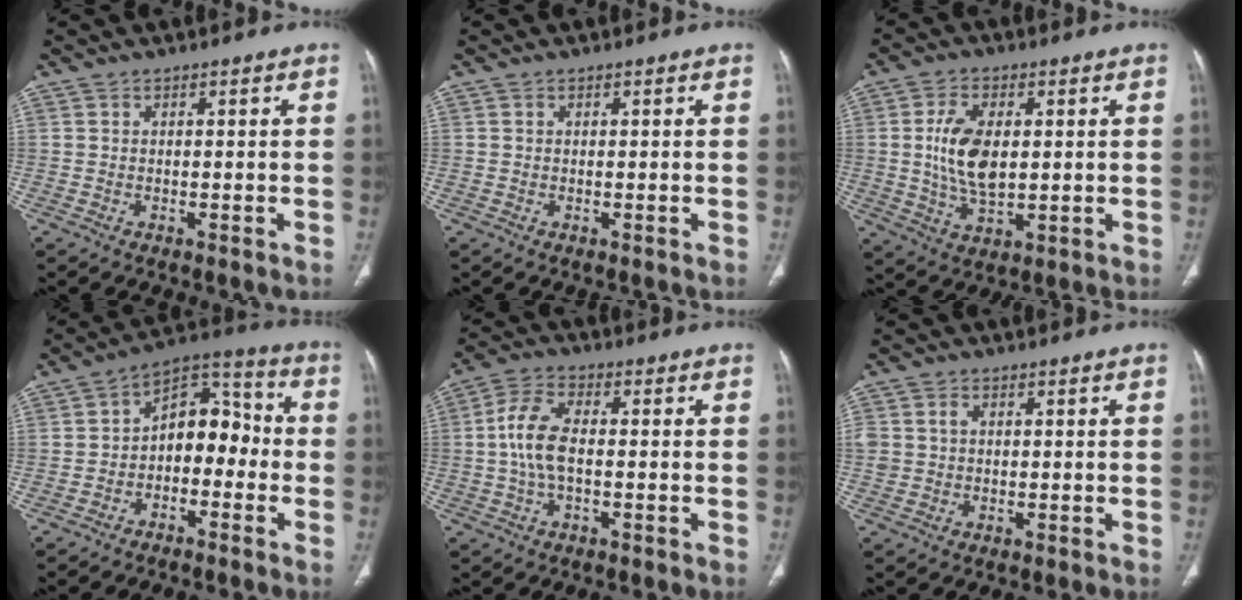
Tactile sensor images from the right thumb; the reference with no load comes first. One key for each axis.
{"total": 0.0}
{"total": 10.2, "fx": 1.0, "fy": 5.5, "fz": 8.5, "tx": -0.162, "ty": -0.007, "tz": 0.026}
{"total": 11.0, "fx": -2.2, "fy": 7.3, "fz": 7.9, "tx": -0.076, "ty": 0.051, "tz": -0.052}
{"total": 7.8, "fx": -0.4, "fy": 3.9, "fz": 6.8, "tx": -0.150, "ty": 0.022, "tz": -0.012}
{"total": 3.2, "fx": 0.3, "fy": 2.7, "fz": 1.7, "tx": -0.040, "ty": 0.011, "tz": 0.012}